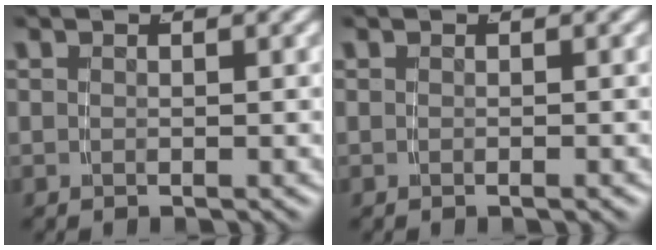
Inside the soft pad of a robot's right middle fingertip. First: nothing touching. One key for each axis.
{"total": 0.0}